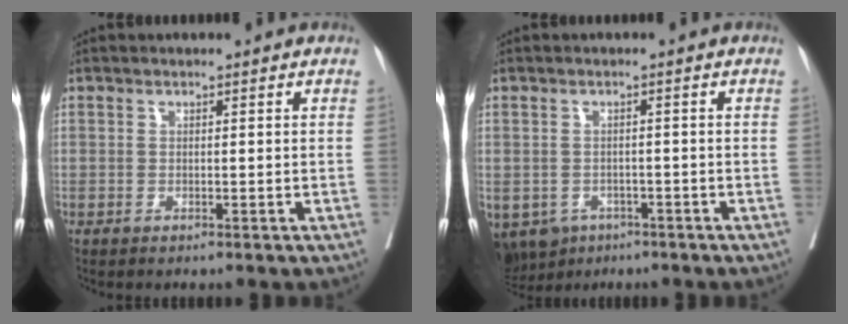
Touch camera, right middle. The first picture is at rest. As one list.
[{"total": 8.3, "force": [-4.7, 6.3, 2.6], "torque": [-0.067, -0.007, -0.063]}]